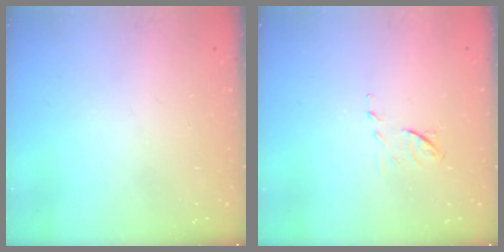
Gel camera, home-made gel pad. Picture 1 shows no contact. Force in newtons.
{"total": 6.2, "press": 6.2, "slide": 0.9}